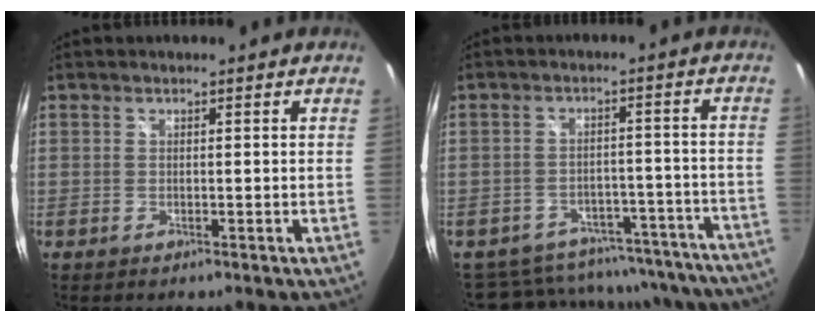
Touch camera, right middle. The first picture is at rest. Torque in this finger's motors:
{"motor_torque": [0.43, -1.71, 0.07, 0.03]}